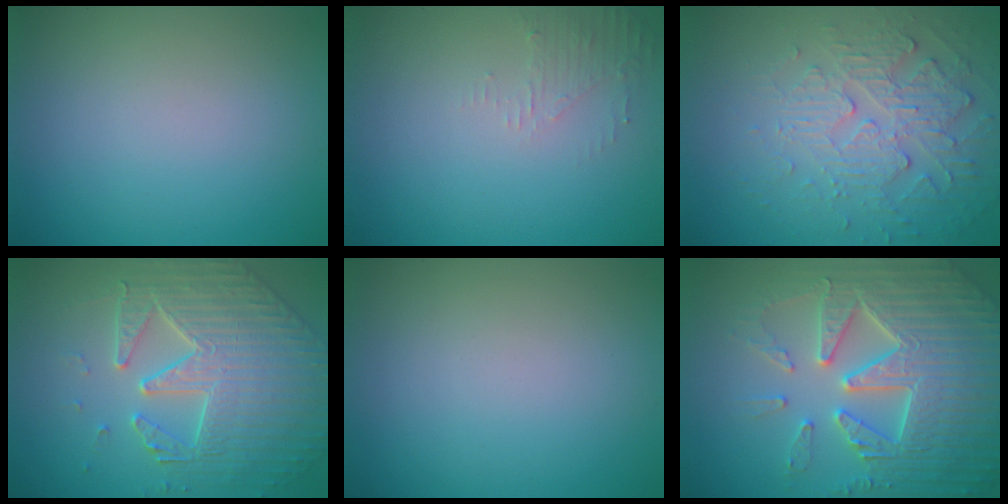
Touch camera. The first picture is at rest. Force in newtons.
{"total": 1.6, "press": 1.5, "slide": 0.4}
{"total": 4.3, "press": 3.5, "slide": 2.6}
{"total": 5.2, "press": 4.9, "slide": 1.5}
{"total": 0.0}
{"total": 7.7, "press": 7.6, "slide": 1.5}